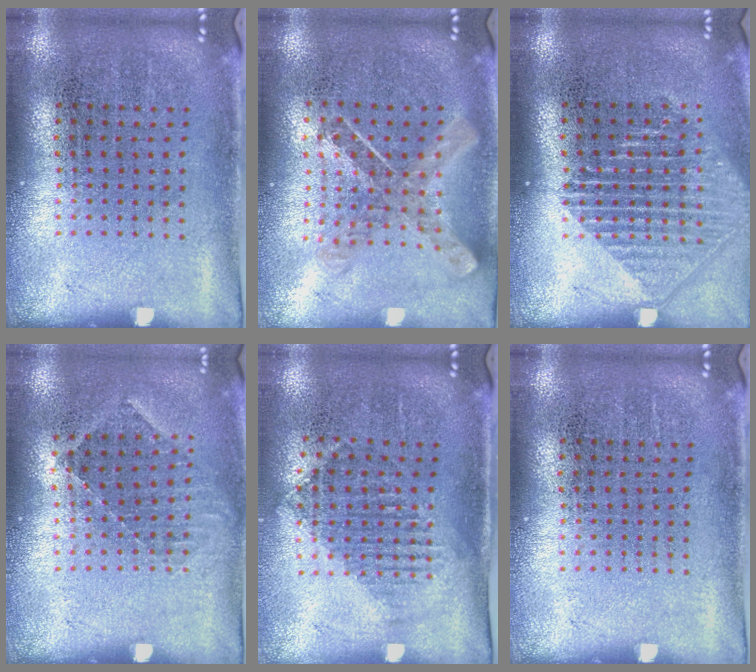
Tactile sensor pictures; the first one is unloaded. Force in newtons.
{"total": 0.9, "press": 0.9, "slide": 0.2}
{"total": 1.4, "press": 1.3, "slide": 0.6}
{"total": 0.8, "press": 0.8, "slide": 0.3}
{"total": 1.2, "press": 1.1, "slide": 0.5}
{"total": 0.0}